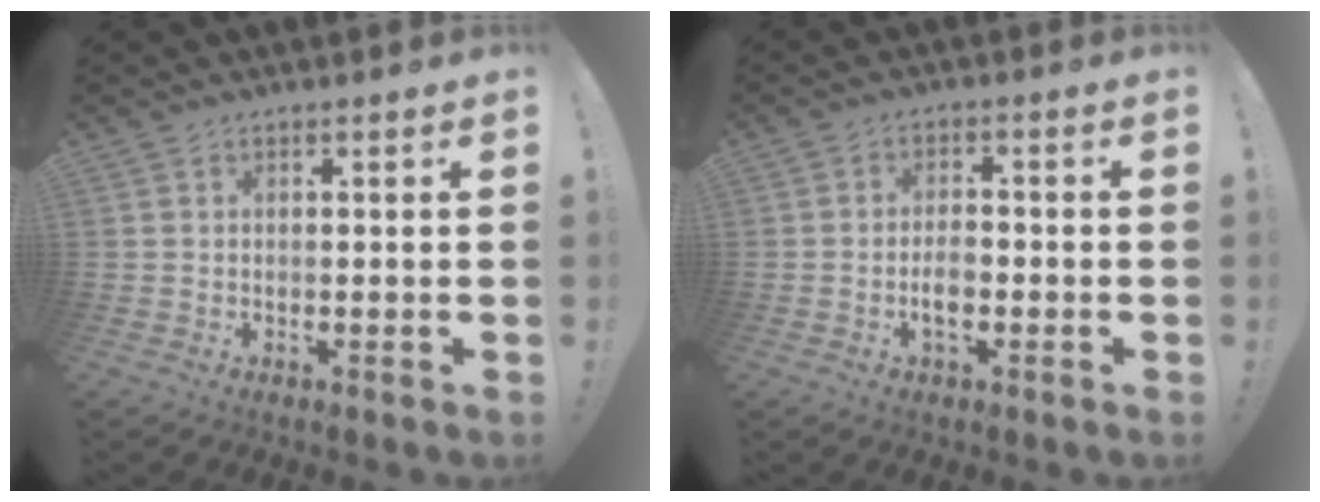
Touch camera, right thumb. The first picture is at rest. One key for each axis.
{"total": 4.9, "fx": -1.8, "fy": 2.4, "fz": 3.9, "tx": -0.070, "ty": 0.003, "tz": -0.034}